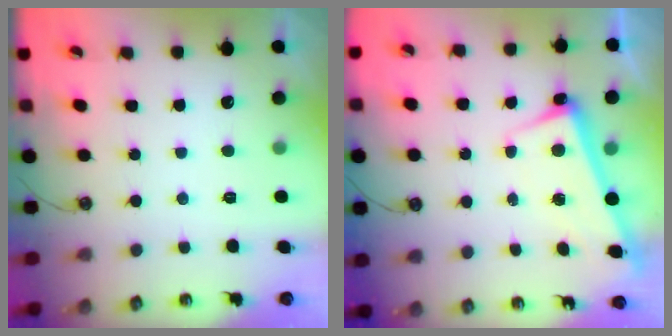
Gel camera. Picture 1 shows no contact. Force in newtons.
{"total": 2.7, "press": 2.5, "slide": 1.0}